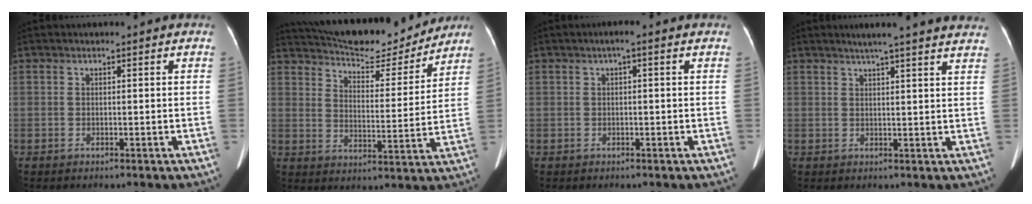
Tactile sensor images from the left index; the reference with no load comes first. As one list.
[{"total": 18.1, "force": [16.7, 3.5, 6.0], "torque": [-0.095, -0.002, 0.242]}, {"total": 1.5, "force": [0.6, 0.1, 1.4], "torque": [-0.026, 0.009, 0.006]}, {"total": 14.8, "force": [13.1, 0.3, 7.0], "torque": [-0.096, 0.010, 0.152]}]